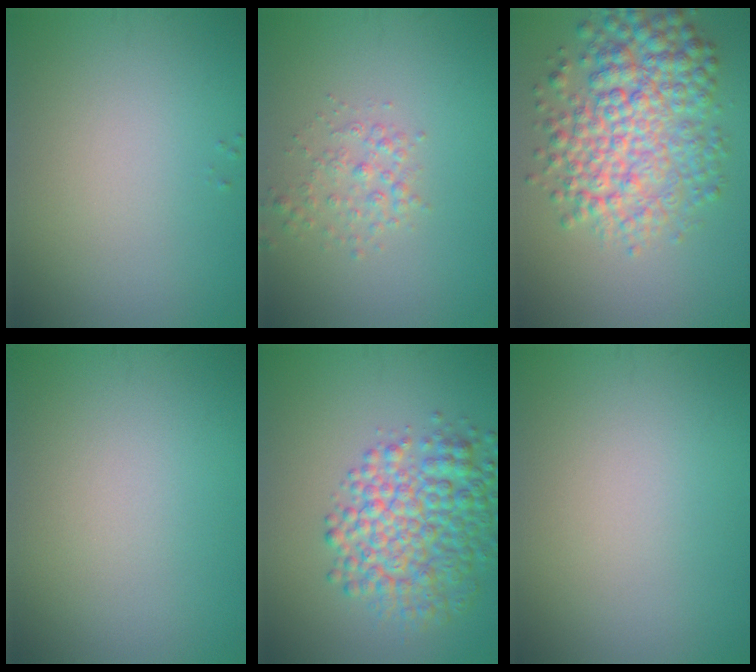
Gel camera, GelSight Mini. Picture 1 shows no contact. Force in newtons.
{"total": 1.9, "press": 1.9, "slide": 0.1}
{"total": 7.8, "press": 7.8, "slide": 0.1}
{"total": 0.0}
{"total": 7.0, "press": 7.0, "slide": 0.0}
{"total": 0.0}